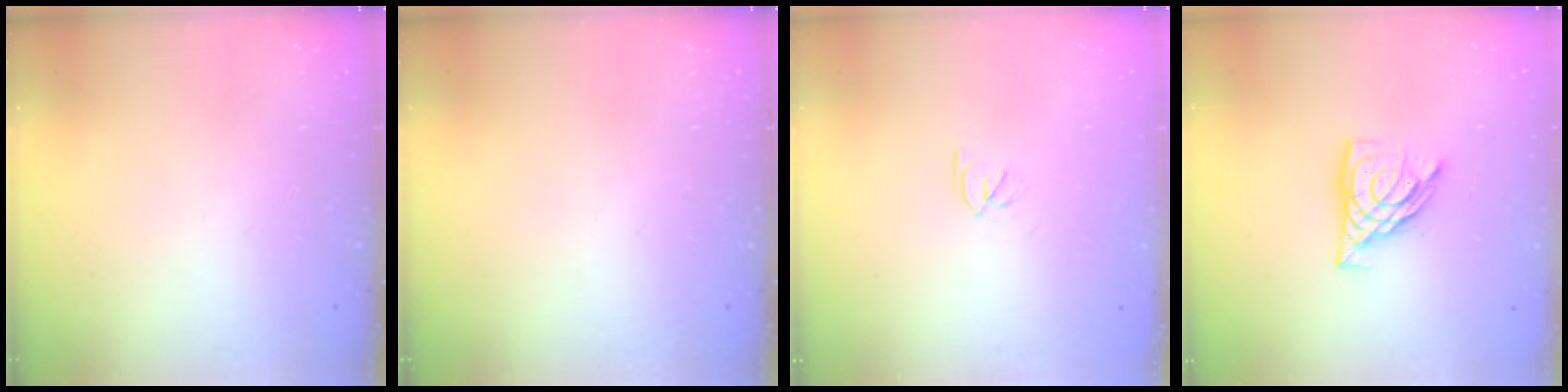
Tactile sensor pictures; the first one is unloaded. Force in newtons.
{"total": 0.0}
{"total": 1.8, "press": 1.7, "slide": 0.5}
{"total": 10.7, "press": 10.6, "slide": 1.2}